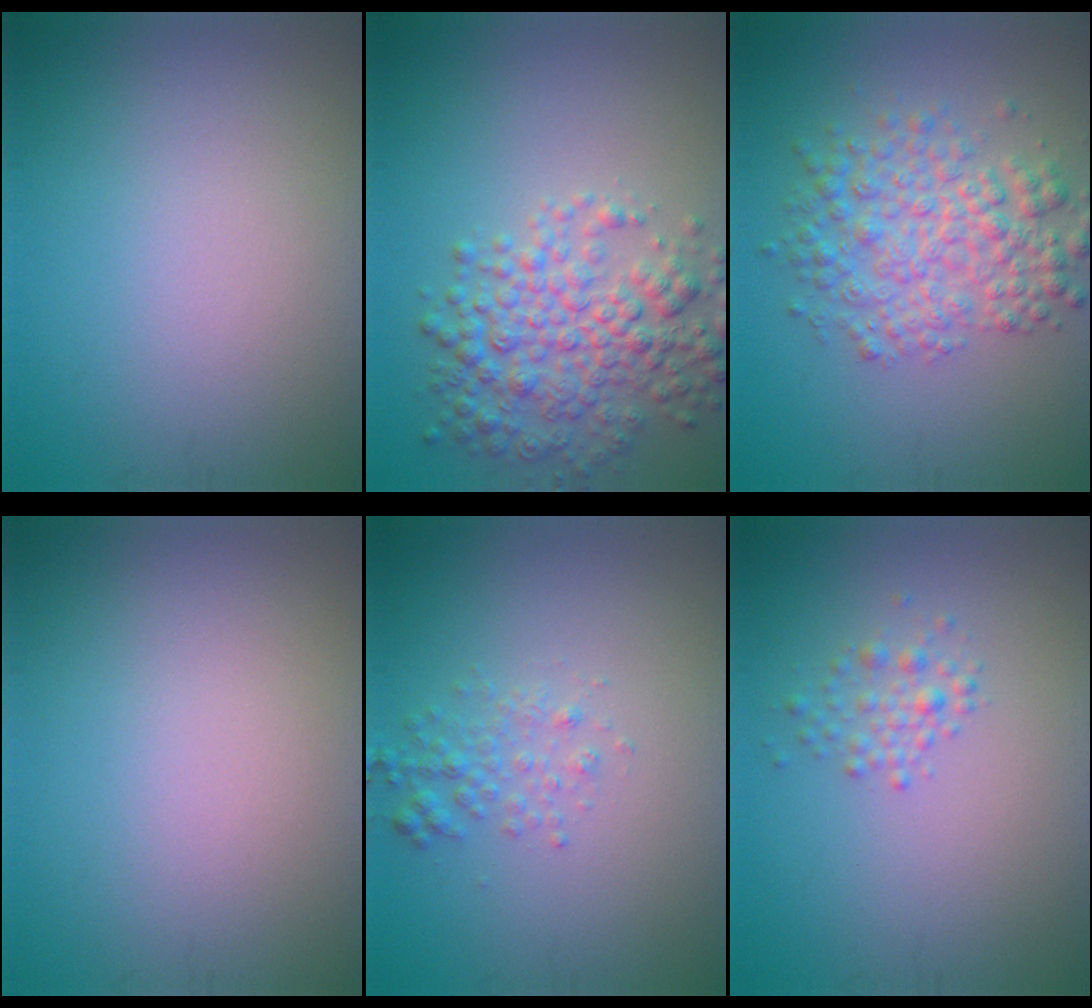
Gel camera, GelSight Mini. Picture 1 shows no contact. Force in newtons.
{"total": 5.7, "press": 5.7, "slide": 0.2}
{"total": 5.4, "press": 5.4, "slide": 0.1}
{"total": 0.0}
{"total": 1.8, "press": 1.8, "slide": 0.1}
{"total": 1.7, "press": 1.7, "slide": 0.0}